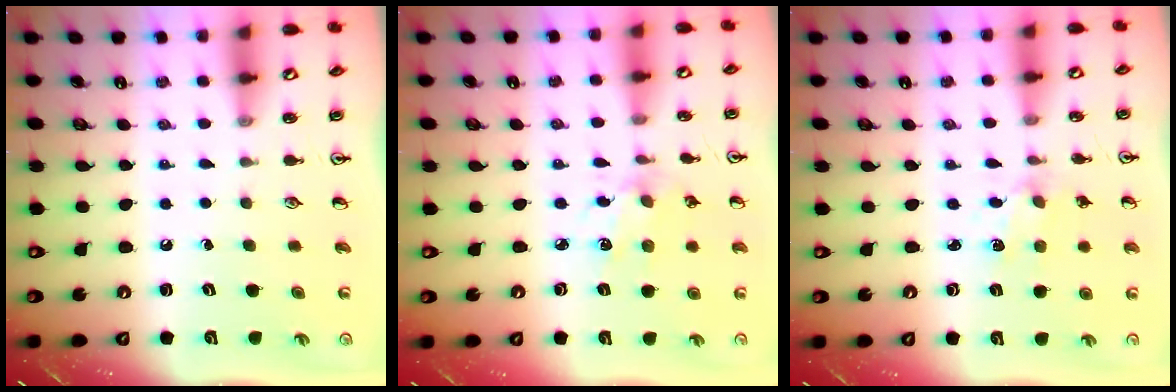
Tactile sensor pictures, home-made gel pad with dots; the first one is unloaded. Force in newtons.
{"total": 3.6, "press": 3.3, "slide": 1.3}
{"total": 1.7, "press": 1.6, "slide": 0.5}